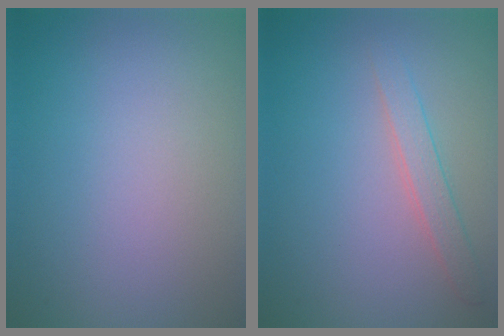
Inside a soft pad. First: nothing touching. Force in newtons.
{"total": 1.8, "press": 1.8, "slide": 0.1}